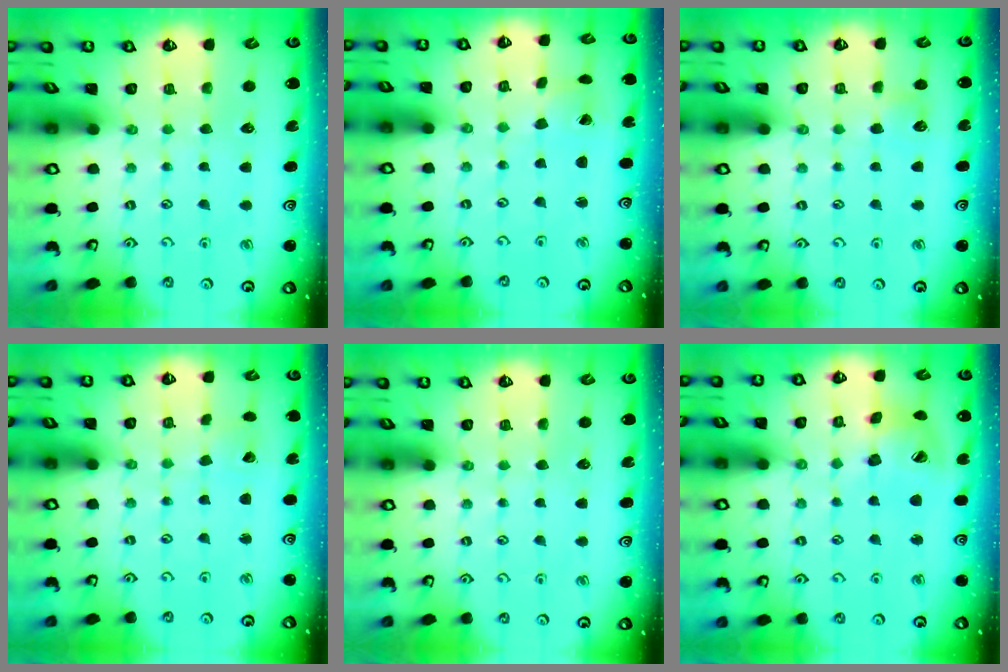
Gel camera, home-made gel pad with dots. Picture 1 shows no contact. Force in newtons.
{"total": 1.6, "press": 1.5, "slide": 0.1}
{"total": 3.9, "press": 3.9, "slide": 0.4}
{"total": 1.2, "press": 1.2, "slide": 0.0}
{"total": 0.0}
{"total": 15.8, "press": 15.7, "slide": 2.1}